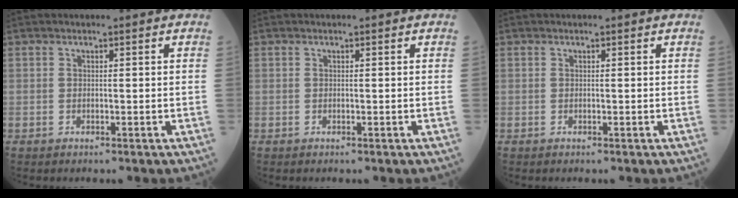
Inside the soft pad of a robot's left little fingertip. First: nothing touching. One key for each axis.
{"total": 0.0}
{"total": 0.0}